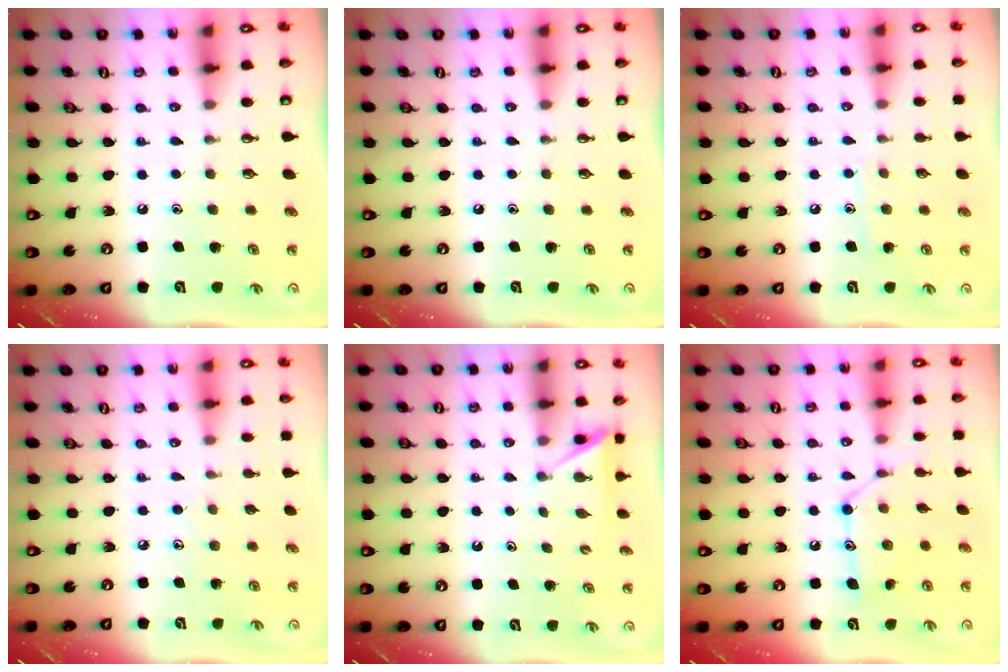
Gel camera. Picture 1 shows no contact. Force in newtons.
{"total": 0.0}
{"total": 6.9, "press": 6.9, "slide": 0.6}
{"total": 4.8, "press": 4.7, "slide": 0.6}
{"total": 2.4, "press": 2.4, "slide": 0.4}
{"total": 12.8, "press": 12.8, "slide": 0.4}